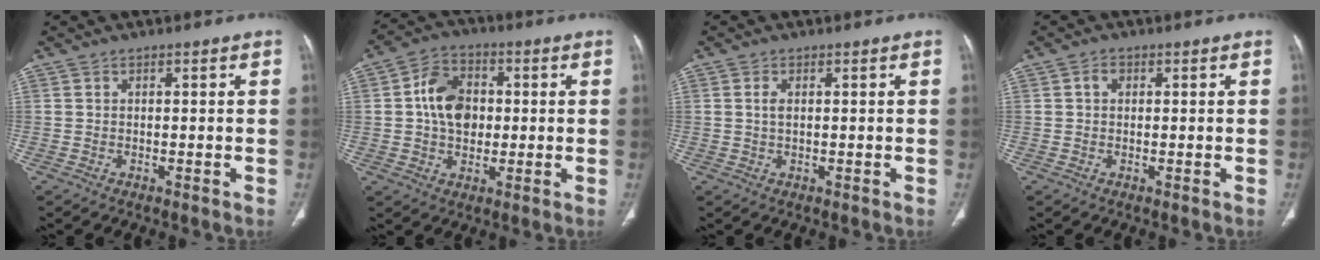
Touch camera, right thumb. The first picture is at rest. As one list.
[{"total": 10.1, "force": [0.8, 7.5, 6.8], "torque": [-0.093, 0.014, 0.009]}, {"total": 1.7, "force": [0.3, 0.8, 1.4], "torque": [-0.033, 0.002, 0.010]}, {"total": 1.5, "force": [0.3, 1.1, 0.9], "torque": [-0.013, 0.007, 0.004]}]